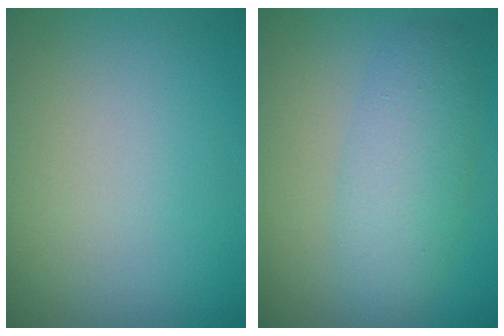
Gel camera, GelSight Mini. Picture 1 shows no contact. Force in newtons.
{"total": 4.1, "press": 4.1, "slide": 0.1}